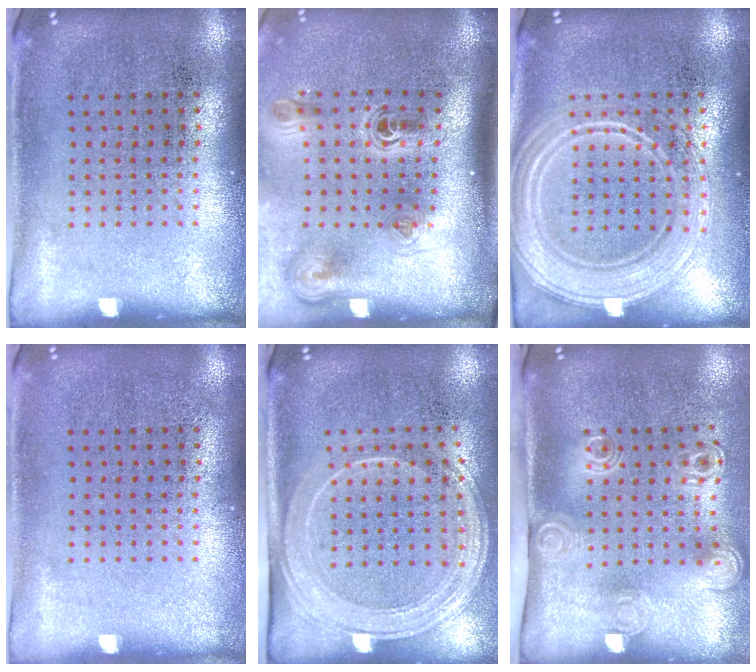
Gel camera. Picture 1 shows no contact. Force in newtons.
{"total": 2.3, "press": 1.5, "slide": 1.8}
{"total": 3.8, "press": 3.8, "slide": 0.6}
{"total": 0.0}
{"total": 2.2, "press": 1.8, "slide": 1.2}
{"total": 2.1, "press": 1.5, "slide": 1.5}